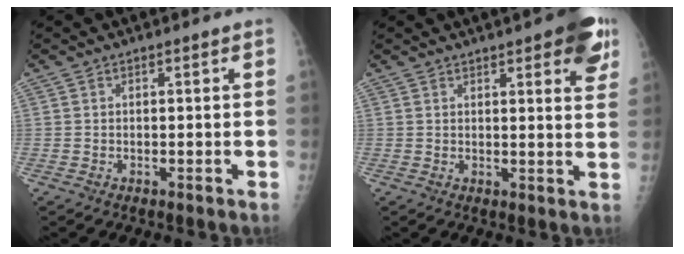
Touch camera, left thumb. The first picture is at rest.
{"total": 10.2, "force": [5.4, 2.9, 8.2], "torque": [-0.072, -0.015, 0.061]}